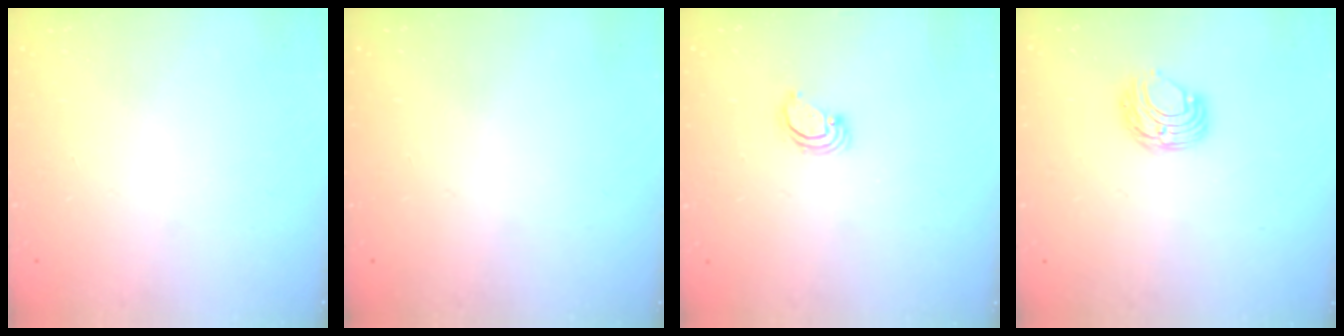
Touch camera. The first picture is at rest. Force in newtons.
{"total": 0.0}
{"total": 2.9, "press": 2.9, "slide": 0.3}
{"total": 6.7, "press": 6.7, "slide": 0.5}